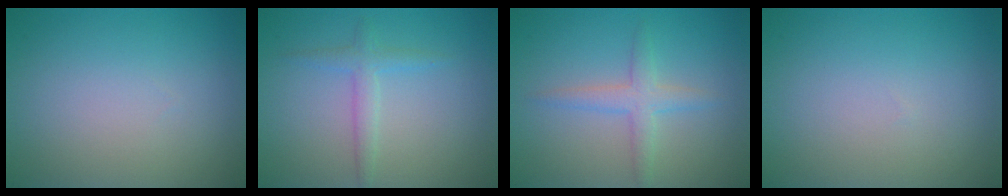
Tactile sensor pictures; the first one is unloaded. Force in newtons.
{"total": 1.8, "press": 1.8, "slide": 0.1}
{"total": 2.4, "press": 2.4, "slide": 0.0}
{"total": 0.0}